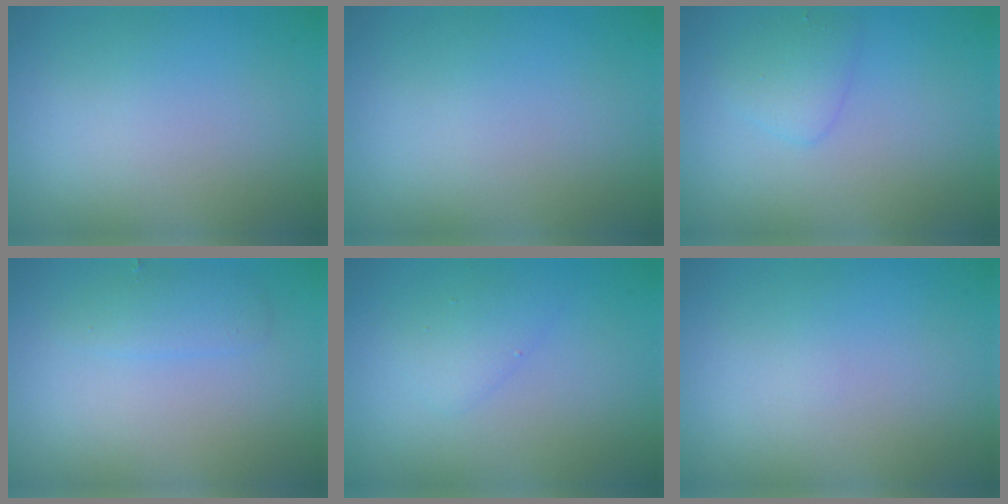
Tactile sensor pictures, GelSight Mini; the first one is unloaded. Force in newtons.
{"total": 0.0}
{"total": 1.7, "press": 1.7, "slide": 0.2}
{"total": 1.7, "press": 1.7, "slide": 0.2}
{"total": 1.5, "press": 1.5, "slide": 0.1}
{"total": 0.0}